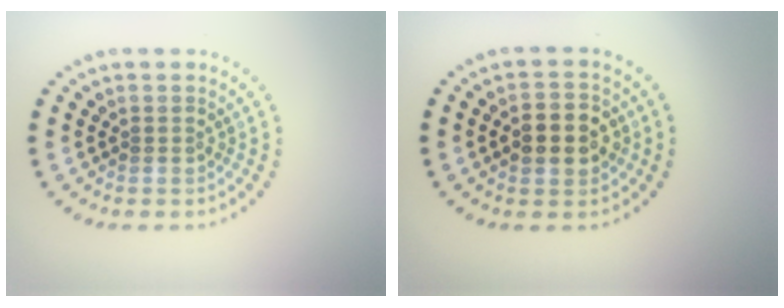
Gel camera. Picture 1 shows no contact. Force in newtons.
{"total": 3.7, "press": 3.7, "slide": 0.4}